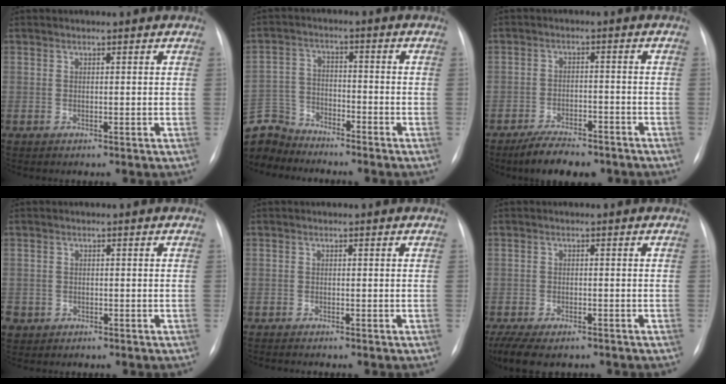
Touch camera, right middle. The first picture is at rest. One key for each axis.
{"total": 9.7, "fx": -9.3, "fy": 2.8, "fz": 0.2, "tx": -0.017, "ty": 0.013, "tz": -0.183}
{"total": 7.7, "fx": -6.1, "fy": 2.6, "fz": 3.7, "tx": -0.065, "ty": -0.008, "tz": -0.097}
{"total": 3.8, "fx": -2.2, "fy": 3.0, "fz": 0.9, "tx": -0.022, "ty": 0.003, "tz": -0.040}
{"total": 1.8, "fx": -1.6, "fy": 0.0, "fz": 0.8, "tx": -0.011, "ty": -0.002, "tz": -0.022}
{"total": 9.8, "fx": -7.5, "fy": 3.7, "fz": 5.0, "tx": -0.103, "ty": -0.009, "tz": -0.109}